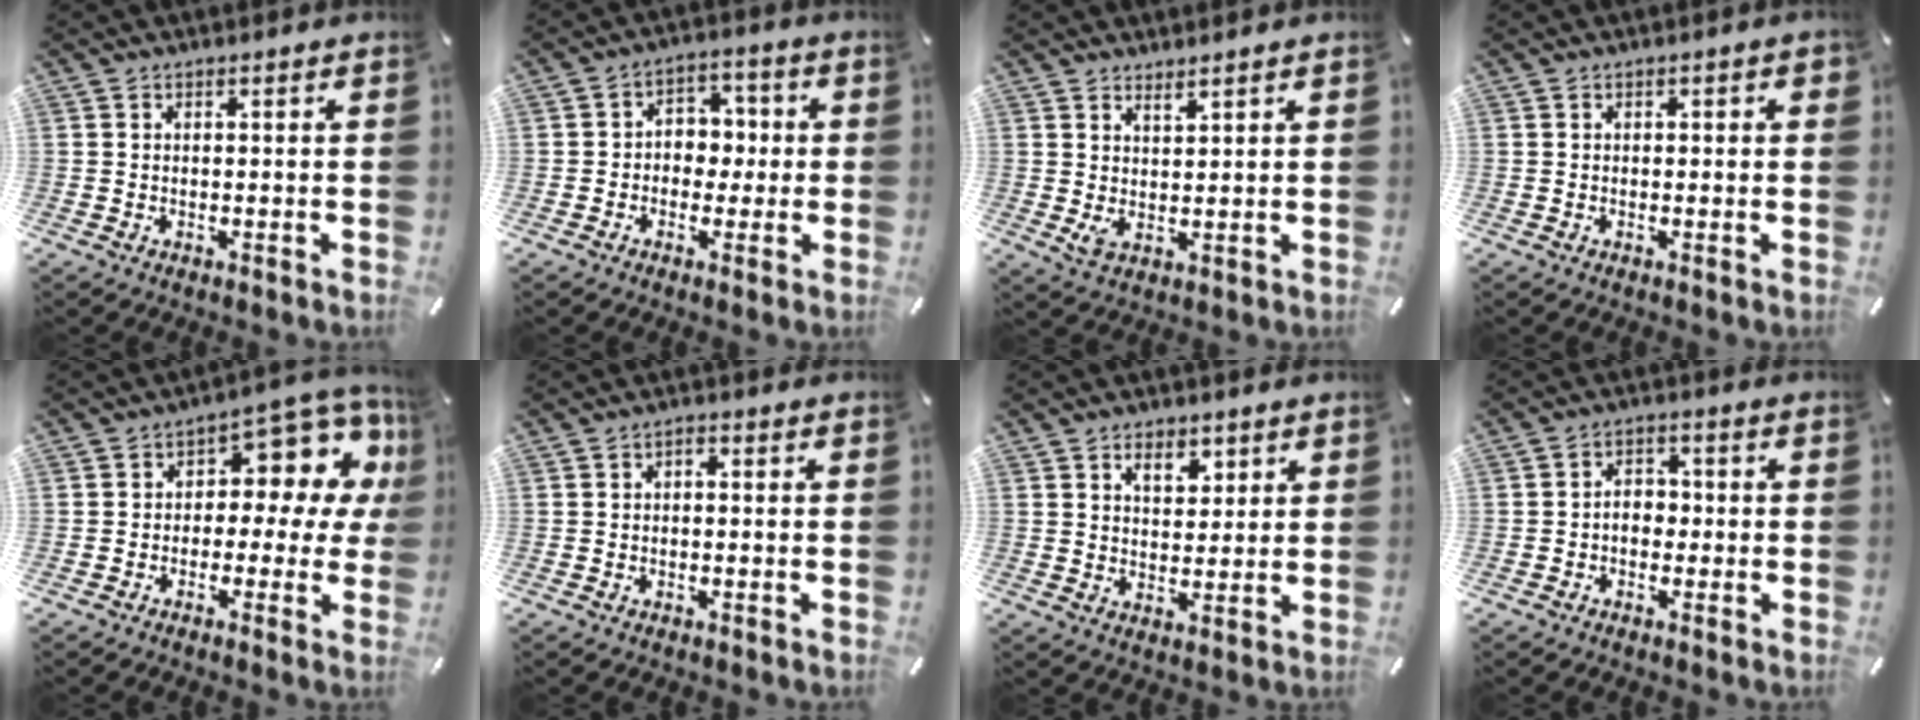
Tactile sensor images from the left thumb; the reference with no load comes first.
{"total": 5.8, "force": [-1.0, 5.1, 2.6], "torque": [-0.031, 0.013, -0.024]}
{"total": 3.5, "force": [2.2, 1.6, 2.2], "torque": [-0.042, -0.022, 0.039]}
{"total": 0.8, "force": [0.1, 0.4, 0.7], "torque": [-0.013, 0.002, 0.001]}
{"total": 11.2, "force": [4.1, 6.3, 8.3], "torque": [-0.099, -0.036, 0.065]}
{"total": 1.4, "force": [-0.6, 0.8, 1.0], "torque": [-0.019, 0.005, -0.013]}
{"total": 5.4, "force": [3.2, 3.3, 2.8], "torque": [-0.026, -0.016, 0.051]}
{"total": 4.3, "force": [-1.0, 3.1, 2.8], "torque": [-0.052, 0.012, -0.020]}